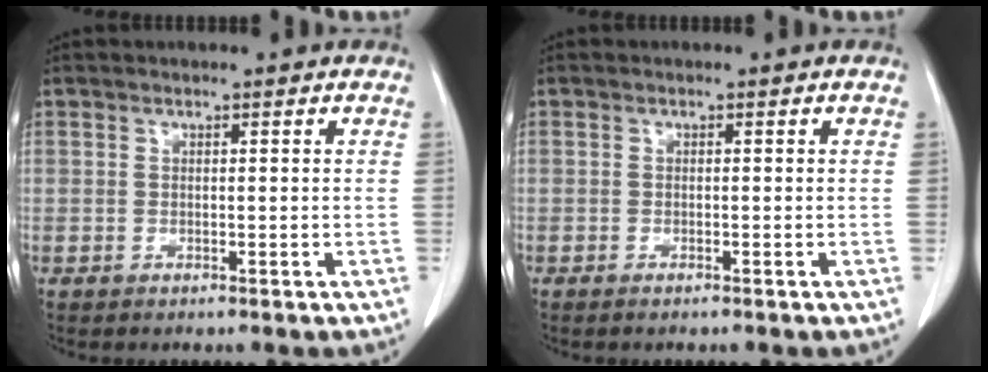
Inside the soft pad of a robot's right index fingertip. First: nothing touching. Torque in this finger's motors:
{"motor_torque": [0.17, -0.10, -0.03, 0.02]}